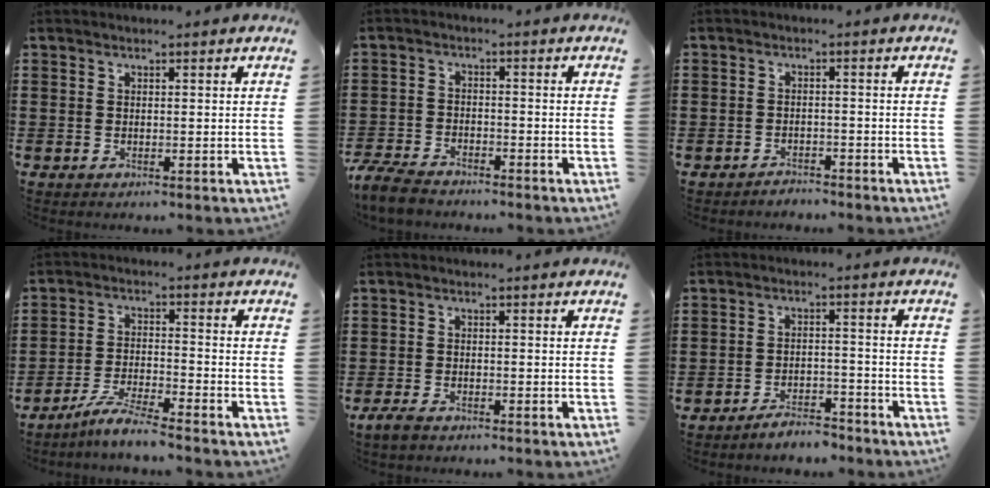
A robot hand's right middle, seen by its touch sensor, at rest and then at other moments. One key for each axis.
{"total": 5.1, "fx": -4.8, "fy": 1.1, "fz": 1.5, "tx": -0.050, "ty": -0.001, "tz": -0.102}
{"total": 2.3, "fx": -2.2, "fy": 0.4, "fz": -0.4, "tx": 0.001, "ty": 0.005, "tz": -0.052}
{"total": 5.5, "fx": -4.9, "fy": -0.2, "fz": 2.4, "tx": -0.052, "ty": -0.011, "tz": -0.096}
{"total": 2.0, "fx": -1.6, "fy": 0.7, "fz": 1.0, "tx": -0.035, "ty": -0.001, "tz": -0.037}
{"total": 4.1, "fx": -4.1, "fy": 0.6, "fz": 0.5, "tx": -0.008, "ty": 0.009, "tz": -0.083}